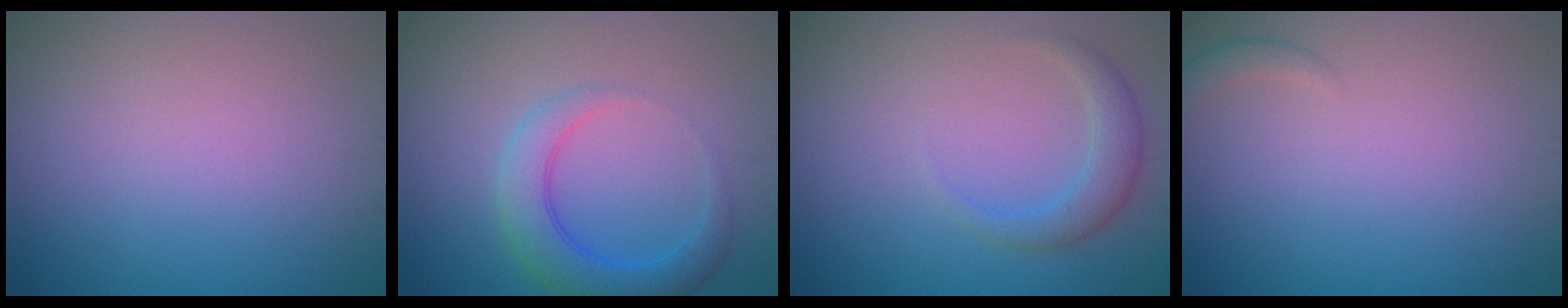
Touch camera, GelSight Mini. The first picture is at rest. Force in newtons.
{"total": 4.1, "press": 4.1, "slide": 0.2}
{"total": 2.4, "press": 2.4, "slide": 0.1}
{"total": 1.1, "press": 1.1, "slide": 0.1}